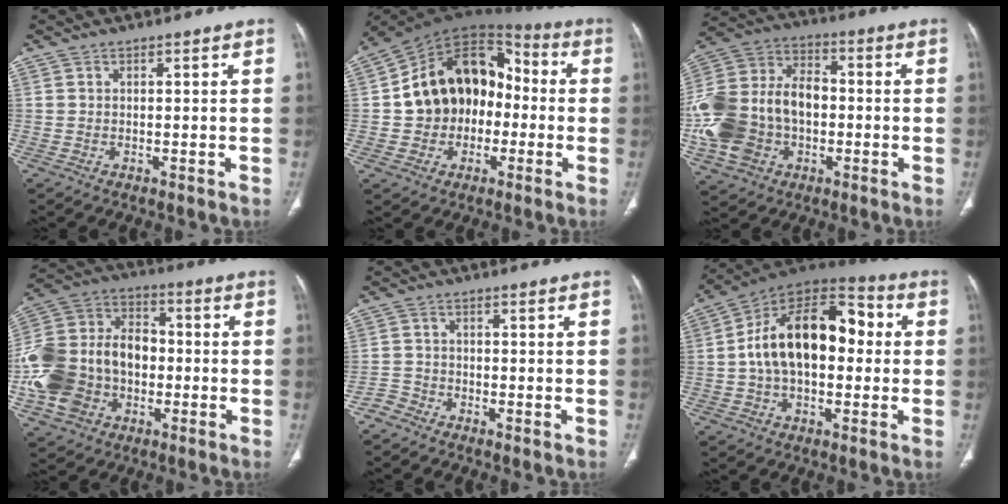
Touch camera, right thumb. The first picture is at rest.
{"total": 18.1, "force": [-1.3, 13.9, 11.6], "torque": [-0.141, 0.048, -0.027]}
{"total": 22.2, "force": [-3.4, 16.1, 14.9], "torque": [-0.323, 0.030, -0.056]}
{"total": 21.9, "force": [-4.4, 16.7, 13.4], "torque": [-0.273, 0.042, -0.071]}
{"total": 2.2, "force": [-1.9, 1.0, -0.1], "torque": [0.009, 0.001, -0.043]}
{"total": 20.5, "force": [1.2, 12.4, 16.3], "torque": [-0.250, 0.043, 0.011]}